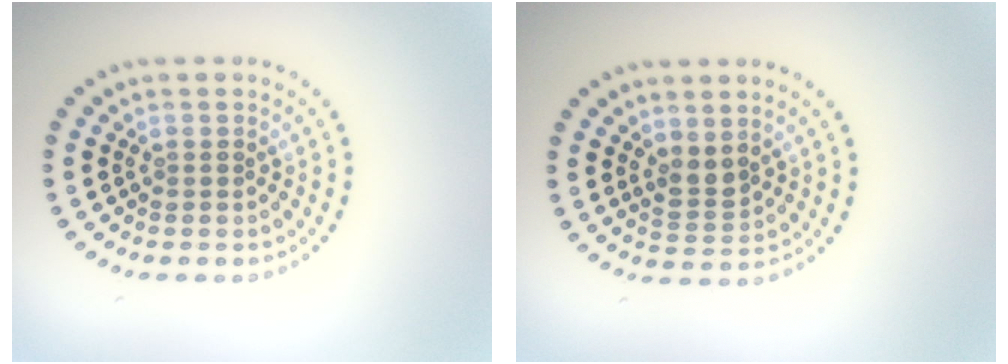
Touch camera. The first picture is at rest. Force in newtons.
{"total": 1.9, "press": 1.6, "slide": 1.0}